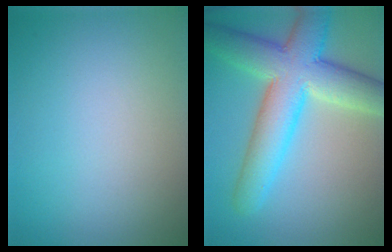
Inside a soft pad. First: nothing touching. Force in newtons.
{"total": 8.9, "press": 8.9, "slide": 0.3}